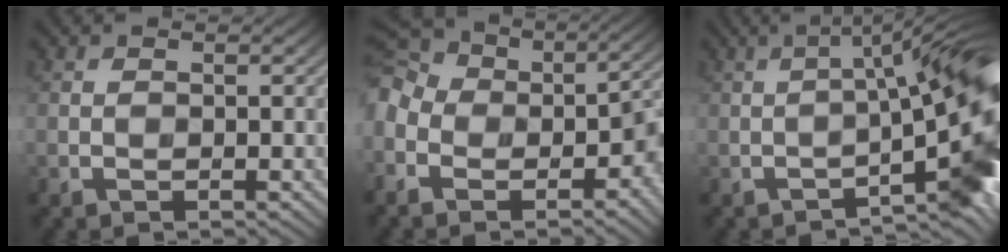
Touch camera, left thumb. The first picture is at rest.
{"total": 14.5, "force": [-5.1, 10.8, 8.2], "torque": [-0.206, -0.023, -0.086]}
{"total": 10.8, "force": [-3.0, 1.9, 10.2], "torque": [-0.130, 0.023, -0.052]}